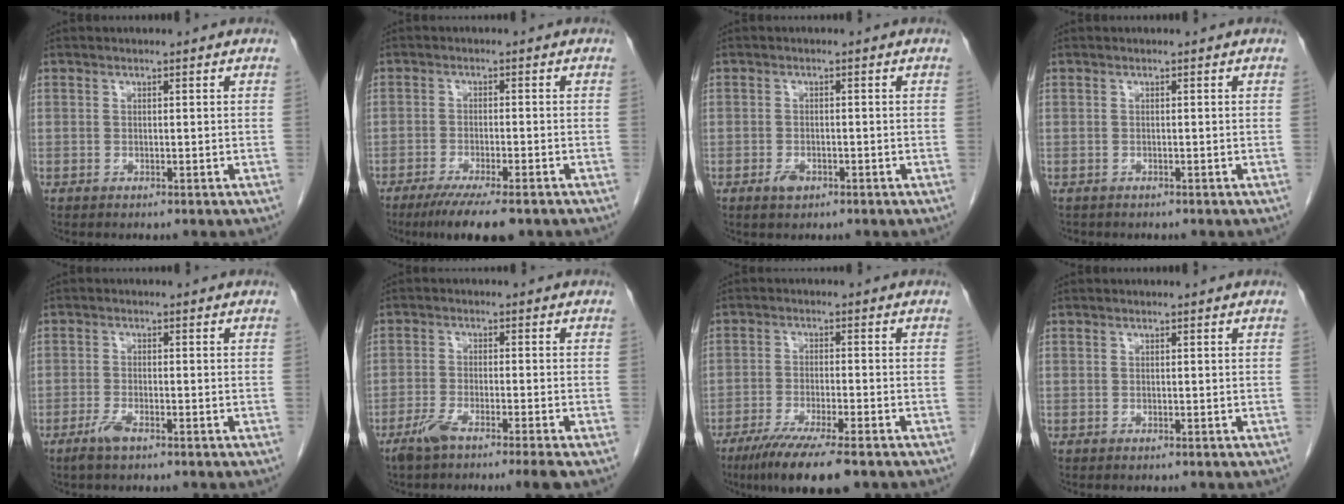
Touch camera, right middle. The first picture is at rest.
{"total": 8.8, "force": [-6.5, 1.2, 5.9], "torque": [-0.086, -0.018, -0.098]}
{"total": 1.9, "force": [-1.1, 1.0, 1.2], "torque": [-0.025, 0.001, -0.016]}
{"total": 1.0, "force": [-0.9, 0.5, 0.2], "torque": [-0.014, -0.001, -0.012]}
{"total": 2.6, "force": [-1.8, 0.4, 1.8], "torque": [-0.045, -0.003, -0.037]}
{"total": 6.0, "force": [-4.3, -0.4, 4.1], "torque": [-0.075, -0.013, -0.081]}
{"total": 10.0, "force": [-7.1, 0.8, 7.0], "torque": [-0.113, -0.024, -0.114]}
{"total": 0.0}